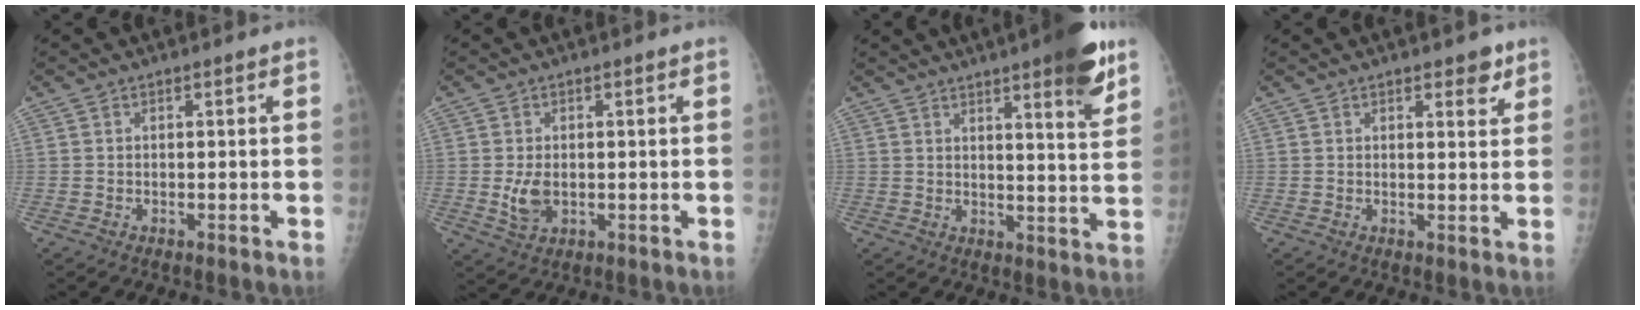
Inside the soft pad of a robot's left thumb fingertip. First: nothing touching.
{"total": 4.2, "force": [-0.3, 2.7, 3.2], "torque": [-0.060, -0.008, 0.001]}
{"total": 11.1, "force": [6.8, 1.7, 8.6], "torque": [-0.096, -0.035, 0.087]}
{"total": 3.3, "force": [2.2, 1.5, 2.1], "torque": [-0.010, -0.011, 0.026]}